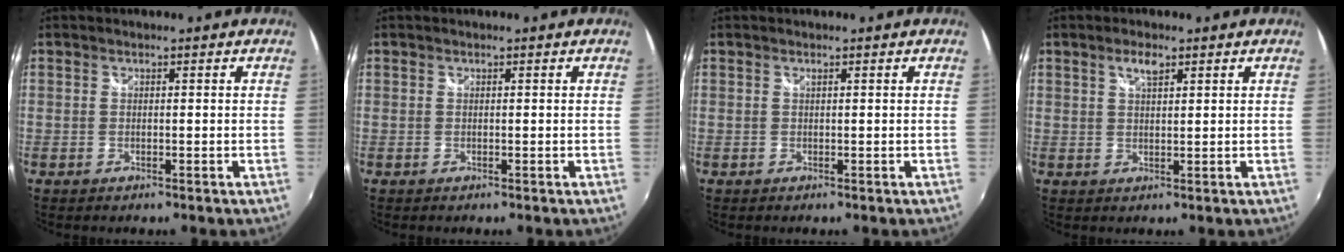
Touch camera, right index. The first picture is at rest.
{"total": 0.0}
{"total": 0.0}
{"total": 2.8, "force": [1.7, 1.0, 2.0], "torque": [-0.034, 0.004, 0.028]}